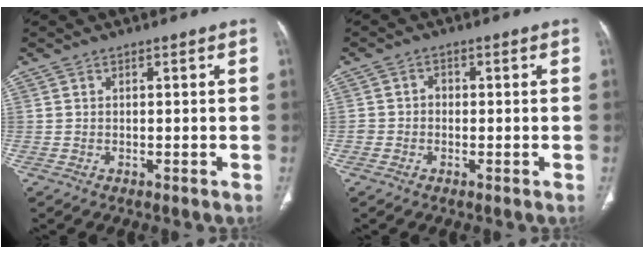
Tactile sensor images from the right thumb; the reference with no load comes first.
{"total": 2.0, "force": [-0.5, 1.8, 0.7], "torque": [0.000, 0.013, -0.013]}